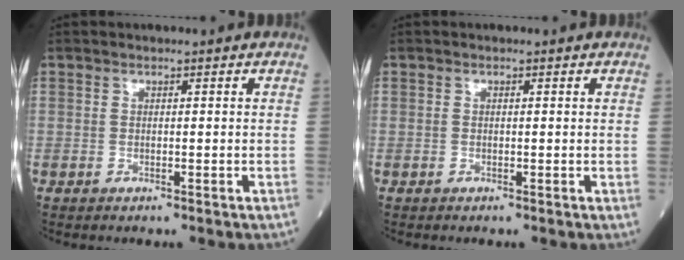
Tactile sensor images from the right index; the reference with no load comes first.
{"total": 0.0}